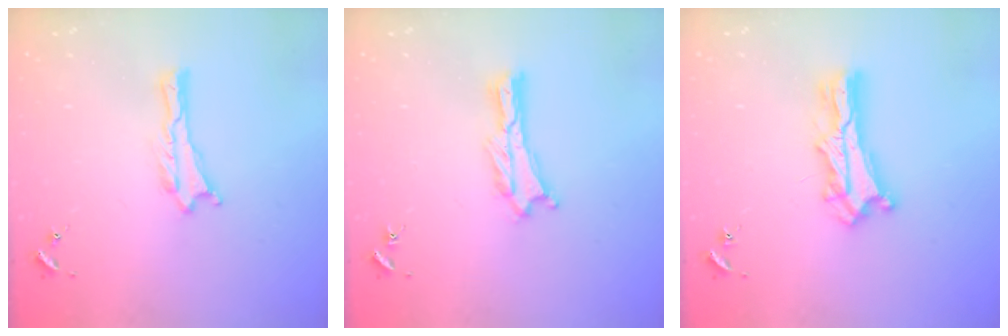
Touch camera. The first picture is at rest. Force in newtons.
{"total": 0.9, "press": 0.9, "slide": 0.2}
{"total": 6.7, "press": 6.6, "slide": 0.5}